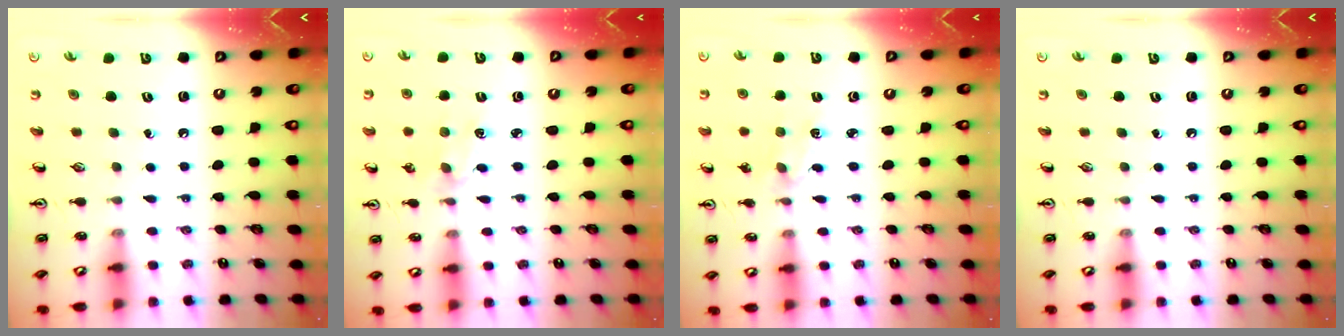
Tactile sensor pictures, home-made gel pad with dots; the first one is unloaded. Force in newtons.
{"total": 3.4, "press": 3.4, "slide": 0.4}
{"total": 2.0, "press": 2.0, "slide": 0.3}
{"total": 0.0}